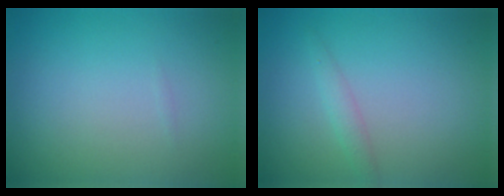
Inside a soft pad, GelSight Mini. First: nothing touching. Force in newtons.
{"total": 1.2, "press": 1.2, "slide": 0.1}